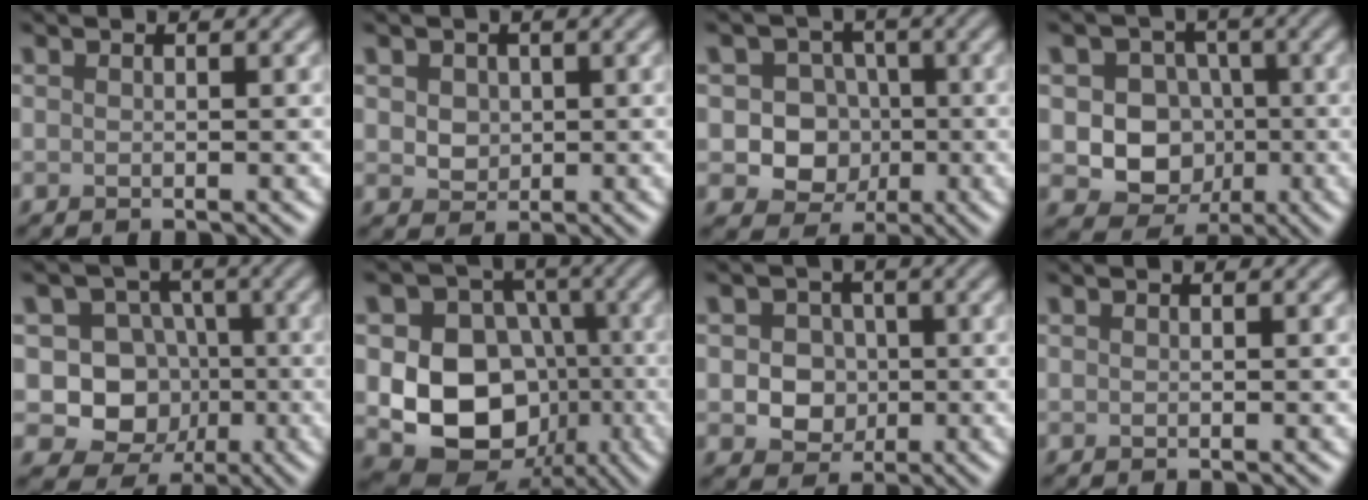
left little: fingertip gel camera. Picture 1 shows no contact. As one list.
[{"total": 2.7, "force": [0.8, 2.2, 1.3], "torque": [-0.031, 0.008, 0.020]}, {"total": 6.0, "force": [-0.6, 5.5, 2.3], "torque": [-0.018, 0.015, -0.031]}, {"total": 6.6, "force": [-0.3, 6.0, 2.7], "torque": [-0.024, 0.006, -0.021]}, {"total": 8.0, "force": [-0.6, 7.4, 3.0], "torque": [-0.041, 0.014, -0.037]}, {"total": 10.8, "force": [-1.6, 8.7, 6.1], "torque": [-0.086, -0.018, -0.043]}, {"total": 3.5, "force": [-0.3, 3.0, 1.7], "torque": [-0.018, -0.002, -0.011]}, {"total": 0.0}]